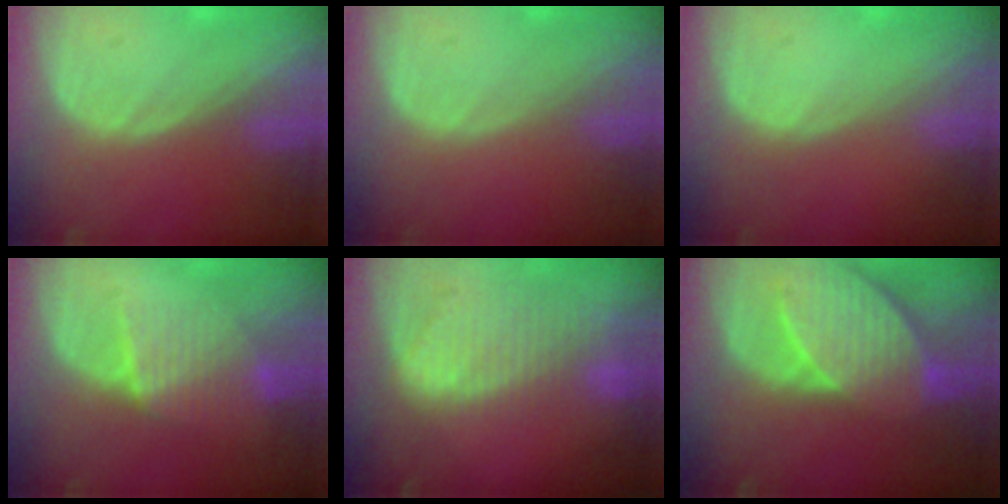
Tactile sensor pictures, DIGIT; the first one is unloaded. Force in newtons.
{"total": 0.0}
{"total": 0.0}
{"total": 6.4, "press": 6.1, "slide": 2.1}
{"total": 9.1, "press": 8.0, "slide": 4.4}
{"total": 10.6, "press": 9.3, "slide": 5.0}